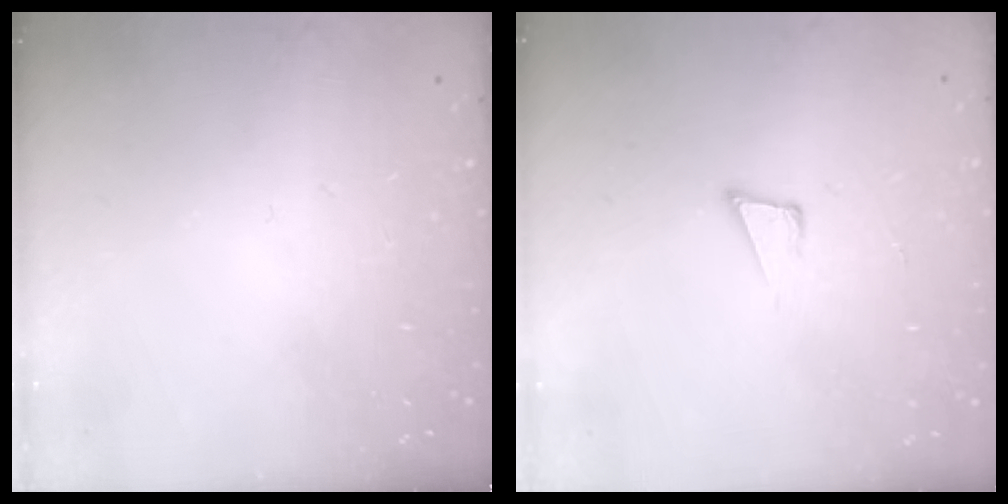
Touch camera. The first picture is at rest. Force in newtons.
{"total": 4.0, "press": 2.8, "slide": 2.9}